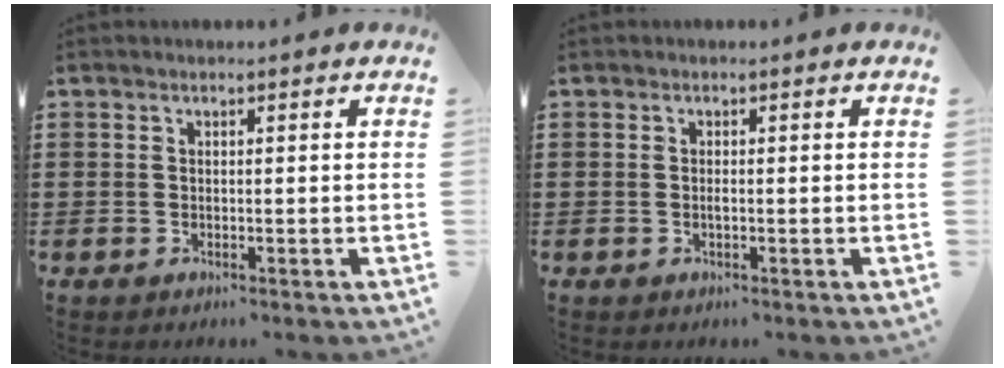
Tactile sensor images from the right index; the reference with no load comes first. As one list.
[{"total": 0.8, "force": [-0.1, 0.2, 0.7], "torque": [-0.016, -0.003, -0.002]}]